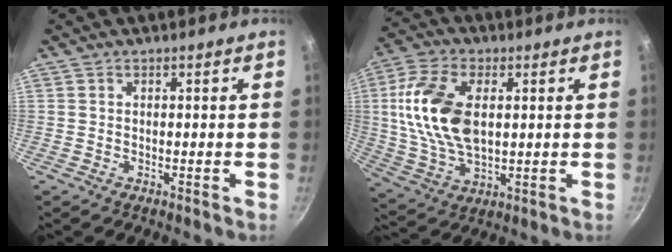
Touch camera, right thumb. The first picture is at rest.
{"total": 16.1, "force": [2.5, 9.3, 12.9], "torque": [-0.241, -0.003, 0.047]}